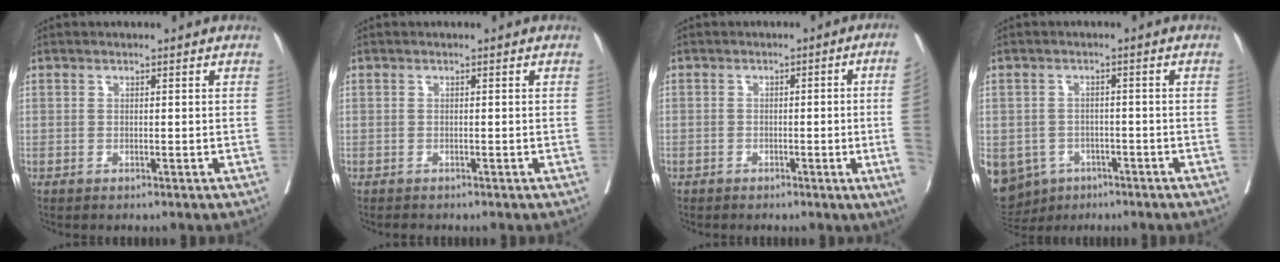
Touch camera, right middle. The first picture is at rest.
{"total": 0.7, "force": [-0.7, 0.3, 0.1], "torque": [-0.005, -0.002, -0.012]}
{"total": 8.0, "force": [-1.4, -1.9, 7.6], "torque": [-0.077, -0.010, -0.022]}
{"total": 12.6, "force": [-6.4, 10.1, 3.9], "torque": [-0.118, -0.001, -0.083]}